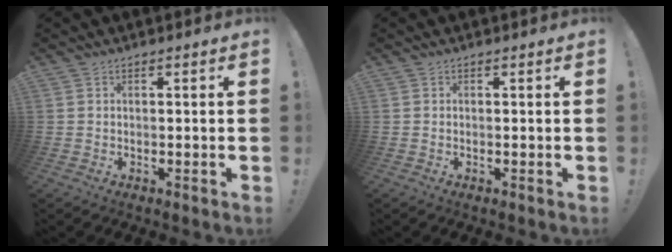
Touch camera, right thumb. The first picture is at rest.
{"total": 0.0}